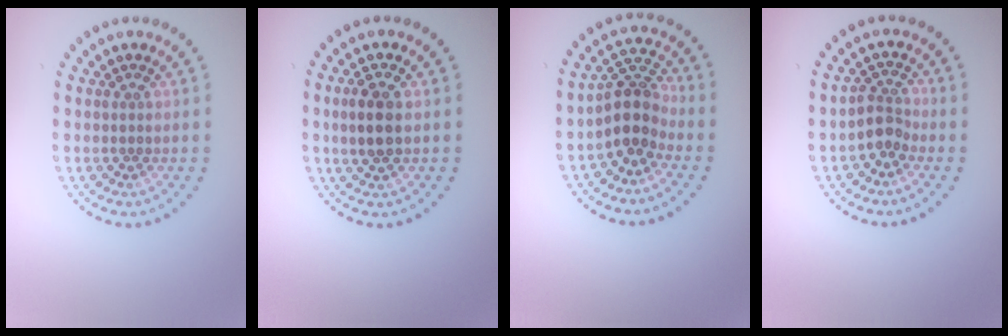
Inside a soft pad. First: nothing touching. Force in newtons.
{"total": 2.6, "press": 2.6, "slide": 0.5}
{"total": 3.7, "press": 3.0, "slide": 2.2}
{"total": 2.2, "press": 1.8, "slide": 1.3}